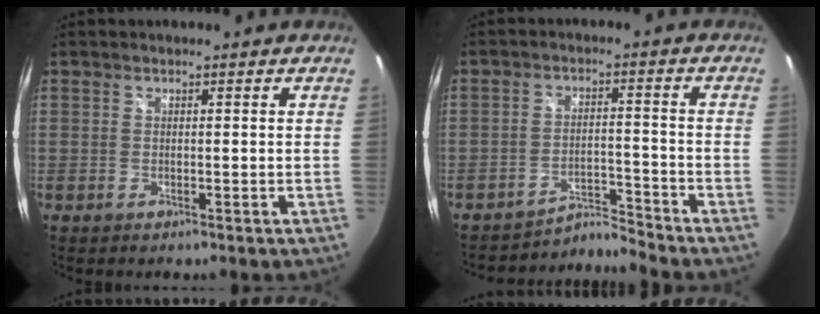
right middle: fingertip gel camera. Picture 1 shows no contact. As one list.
[{"total": 5.0, "force": [-4.6, -1.3, -1.6], "torque": [0.013, 0.021, -0.082]}]